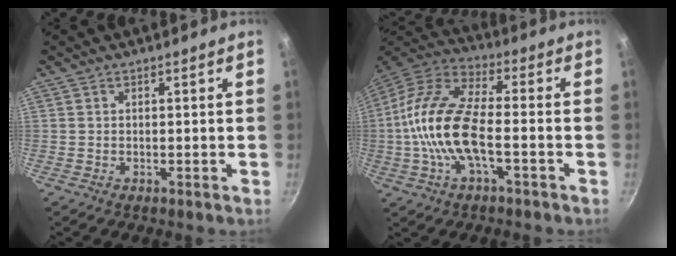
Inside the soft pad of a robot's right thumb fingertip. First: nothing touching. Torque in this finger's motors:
{"motor_torque": [0.08, 1.07, 2.20, -0.56, 0.71]}